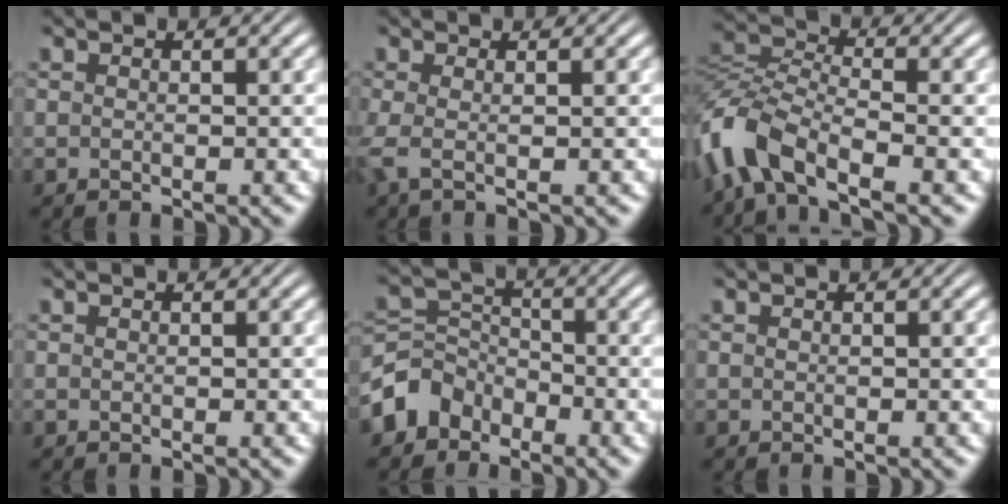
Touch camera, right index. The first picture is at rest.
{"total": 1.8, "force": [-0.4, 0.5, 1.6], "torque": [-0.056, -0.015, -0.002]}
{"total": 6.3, "force": [-2.5, 4.2, 4.0], "torque": [-0.122, -0.027, -0.037]}
{"total": 0.0}
{"total": 6.1, "force": [-3.0, 4.9, 2.0], "torque": [-0.053, -0.023, -0.050]}
{"total": 0.0}